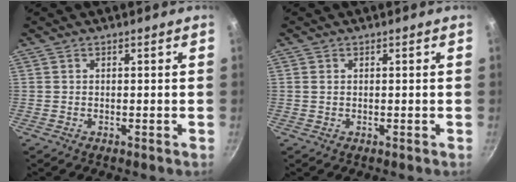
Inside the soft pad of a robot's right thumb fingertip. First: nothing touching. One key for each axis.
{"total": 0.6, "fx": 0.1, "fy": 0.5, "fz": 0.4, "tx": -0.007, "ty": 0.002, "tz": 0.002}